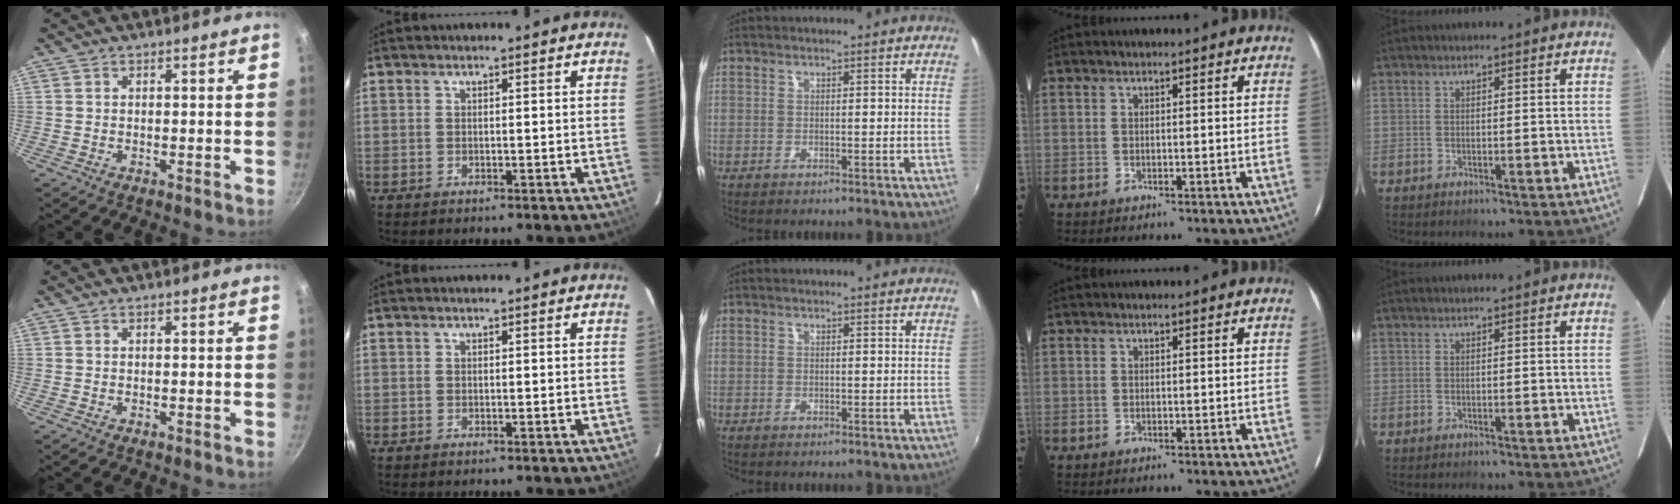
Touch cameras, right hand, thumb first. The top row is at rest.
{}